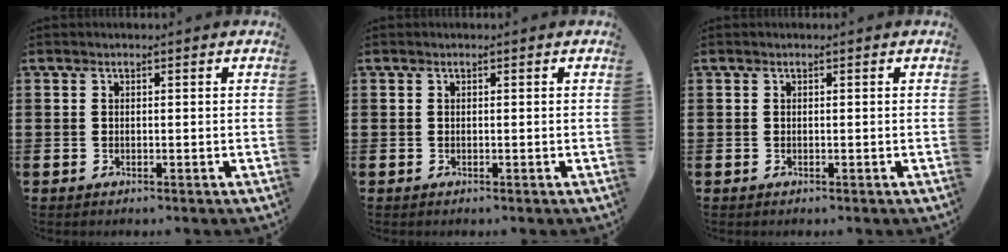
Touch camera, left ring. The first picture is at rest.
{"total": 0.0}
{"total": 0.0}